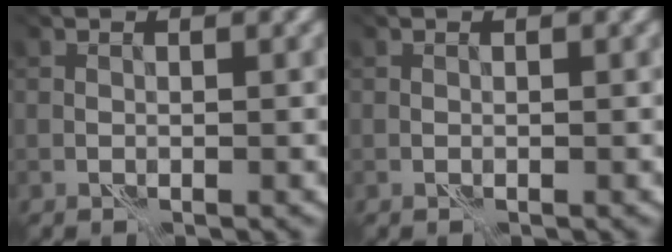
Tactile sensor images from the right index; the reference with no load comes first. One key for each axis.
{"total": 0.0}